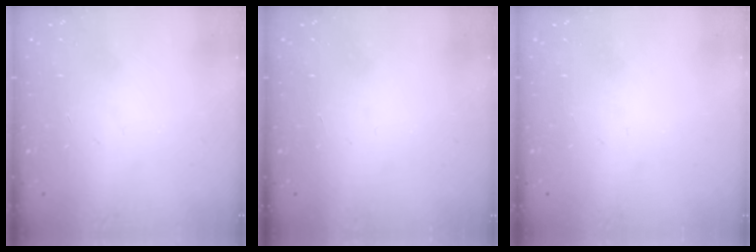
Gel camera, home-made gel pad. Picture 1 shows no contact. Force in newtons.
{"total": 1.7, "press": 1.7, "slide": 0.1}
{"total": 0.0}